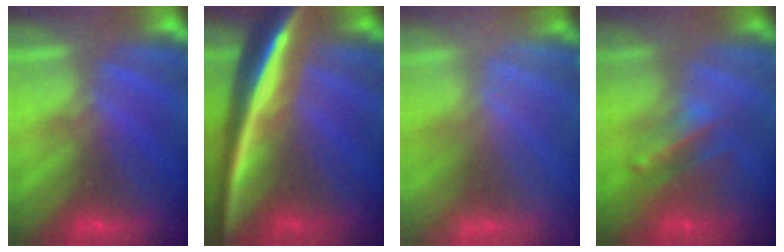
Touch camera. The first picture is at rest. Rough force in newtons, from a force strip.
{"total": 6.7}
{"total": 2.4}
{"total": 2.3}